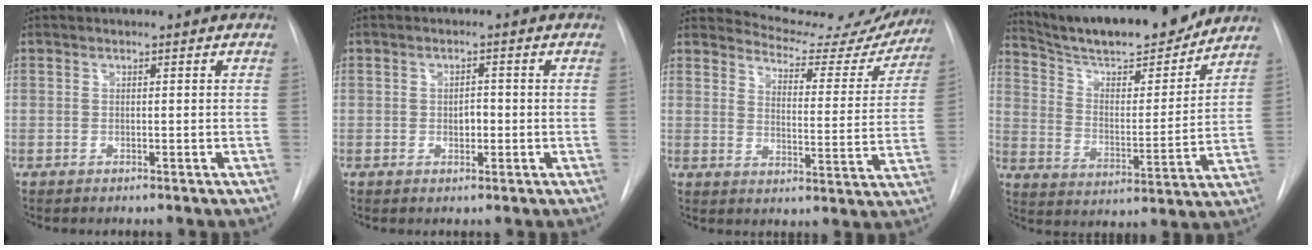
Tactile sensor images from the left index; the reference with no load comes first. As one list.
[{"total": 1.9, "force": [-0.3, 1.2, 1.5], "torque": [-0.021, 0.002, -0.003]}, {"total": 16.7, "force": [16.1, 3.7, 2.6], "torque": [-0.016, -0.058, 0.185]}, {"total": 19.8, "force": [17.8, 3.1, 8.1], "torque": [-0.136, -0.007, 0.276]}]